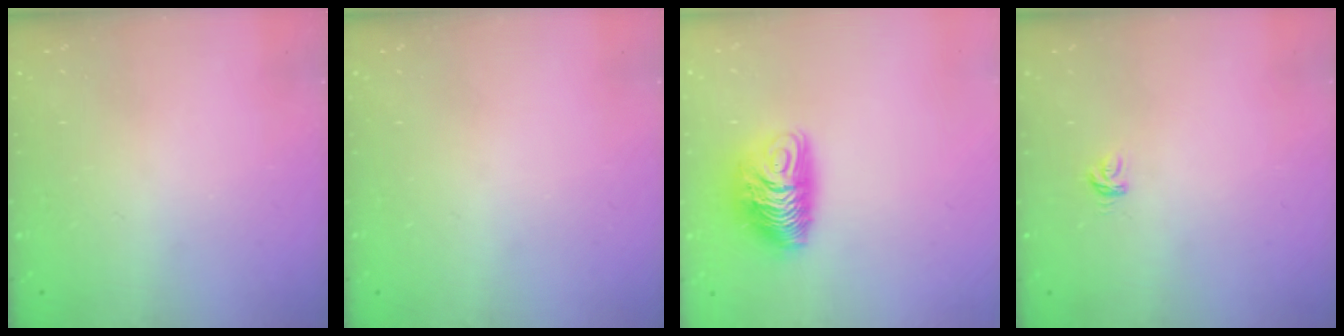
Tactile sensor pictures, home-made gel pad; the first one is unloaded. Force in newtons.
{"total": 0.0}
{"total": 10.2, "press": 10.2, "slide": 0.9}
{"total": 3.1, "press": 3.1, "slide": 0.2}